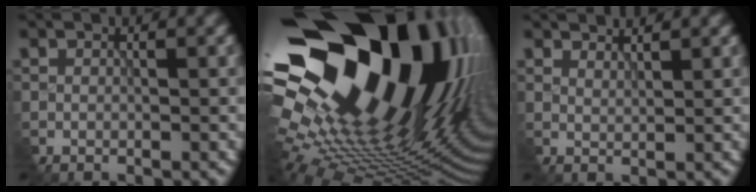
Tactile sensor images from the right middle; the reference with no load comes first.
{"total": 22.3, "force": [6.6, 12.1, 17.5], "torque": [-0.301, 0.007, 0.118]}
{"total": 2.5, "force": [2.4, 0.4, 0.4], "torque": [-0.006, 0.001, 0.034]}